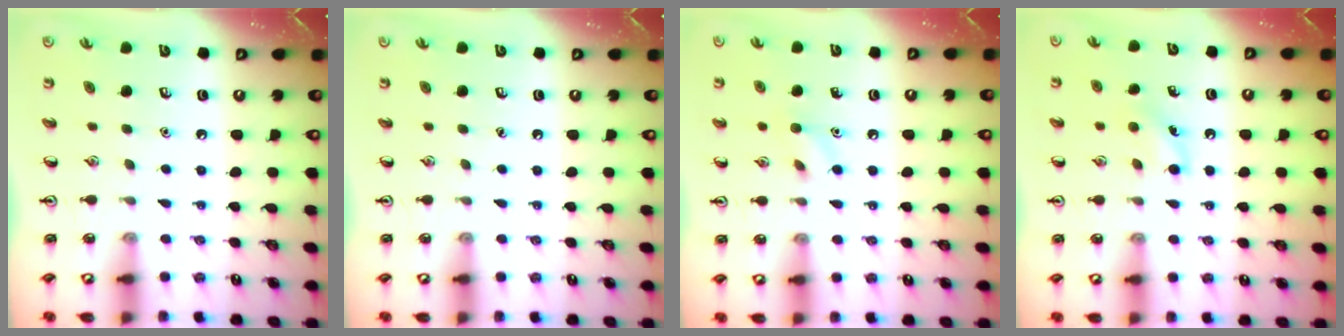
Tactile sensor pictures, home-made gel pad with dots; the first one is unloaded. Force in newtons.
{"total": 0.0}
{"total": 6.3, "press": 6.2, "slide": 1.1}
{"total": 6.3, "press": 6.0, "slide": 1.8}